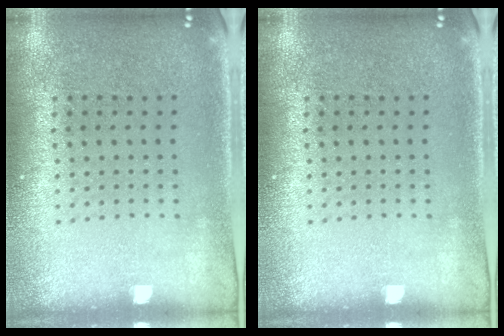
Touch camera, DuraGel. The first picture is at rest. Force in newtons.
{"total": 0.0}